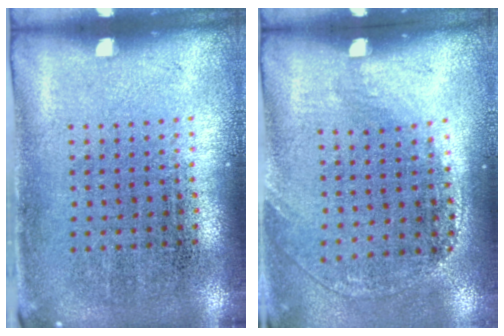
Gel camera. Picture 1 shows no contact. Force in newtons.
{"total": 1.4, "press": 1.0, "slide": 1.0}